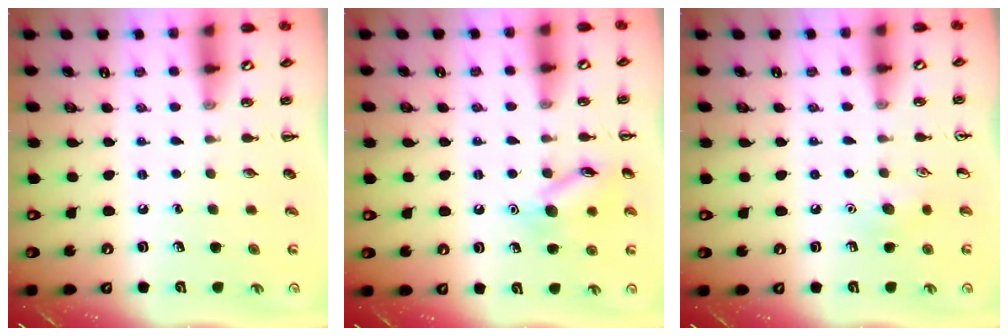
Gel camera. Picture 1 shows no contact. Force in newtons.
{"total": 11.2, "press": 11.2, "slide": 0.5}
{"total": 7.3, "press": 7.0, "slide": 2.0}